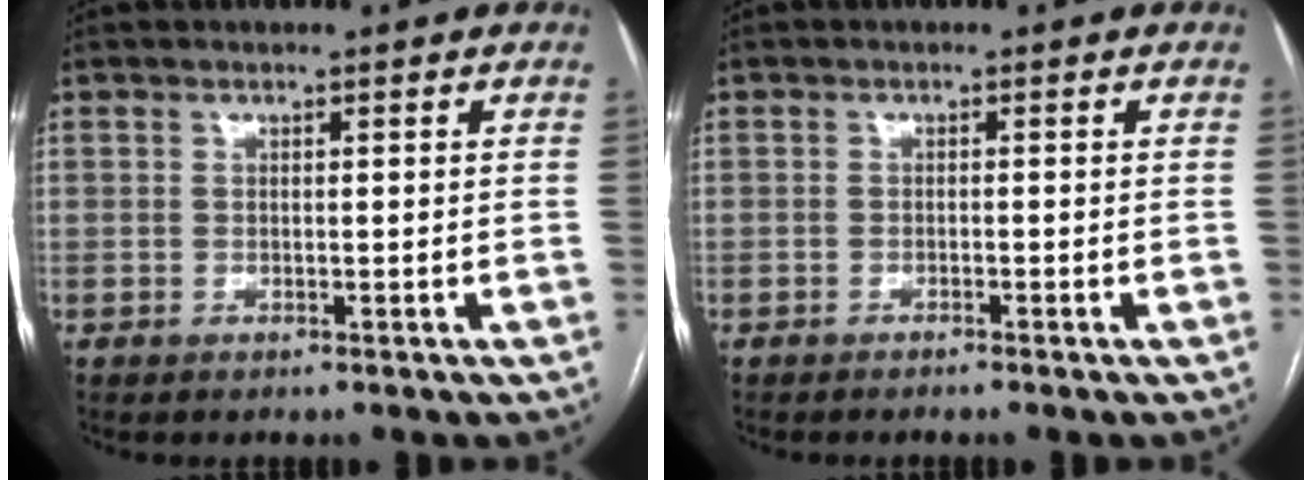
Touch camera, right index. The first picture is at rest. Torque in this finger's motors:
{"motor_torque": [-0.03, 0.11, -0.05, 0.00]}